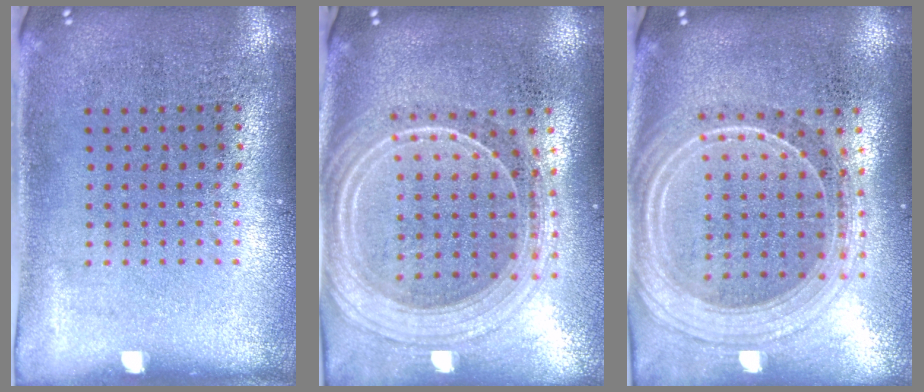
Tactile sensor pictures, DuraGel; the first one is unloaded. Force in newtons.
{"total": 2.3, "press": 2.1, "slide": 1.0}
{"total": 2.2, "press": 2.0, "slide": 1.1}